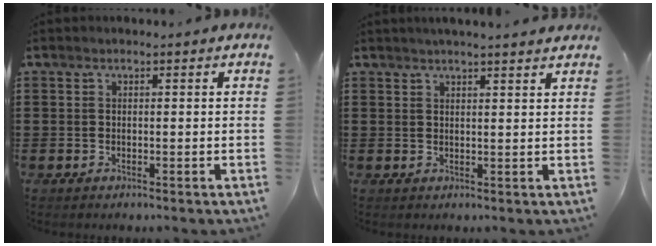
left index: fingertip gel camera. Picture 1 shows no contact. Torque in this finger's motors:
{"motor_torque": [1.11, -1.03, 0.17, 0.06]}